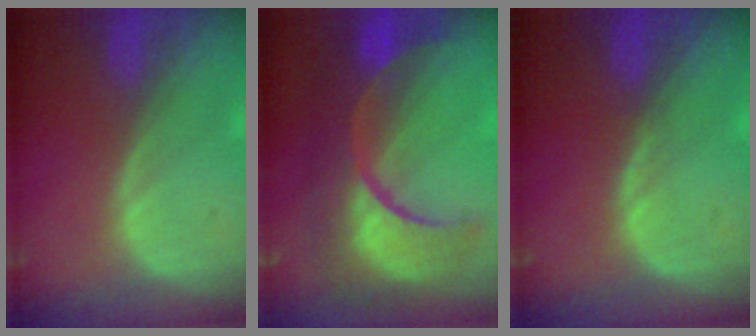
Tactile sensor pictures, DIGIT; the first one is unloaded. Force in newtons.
{"total": 12.3, "press": 12.2, "slide": 1.4}
{"total": 0.7, "press": 0.7, "slide": 0.2}